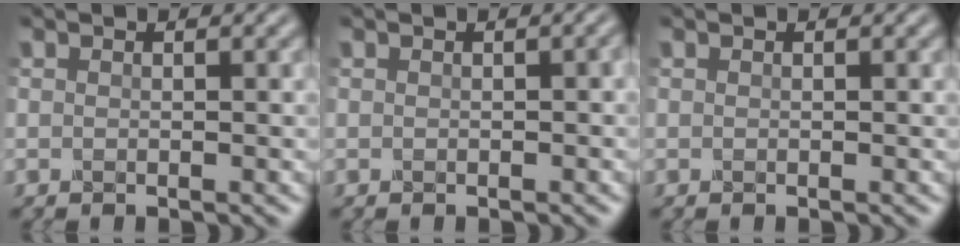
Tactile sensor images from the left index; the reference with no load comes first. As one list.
[{"total": 1.1, "force": [-0.4, 0.5, 0.8], "torque": [-0.001, 0.007, -0.007]}, {"total": 0.0}]